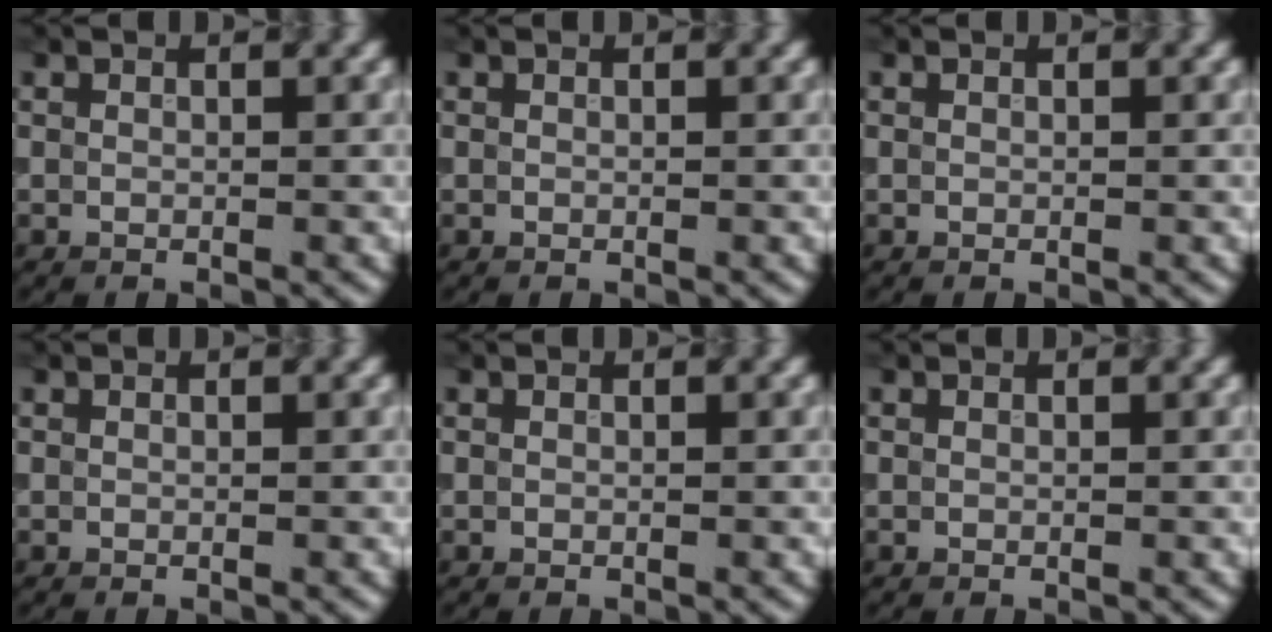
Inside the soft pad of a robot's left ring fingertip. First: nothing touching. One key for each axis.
{"total": 0.0}
{"total": 0.0}
{"total": 0.0}
{"total": 0.0}
{"total": 0.0}